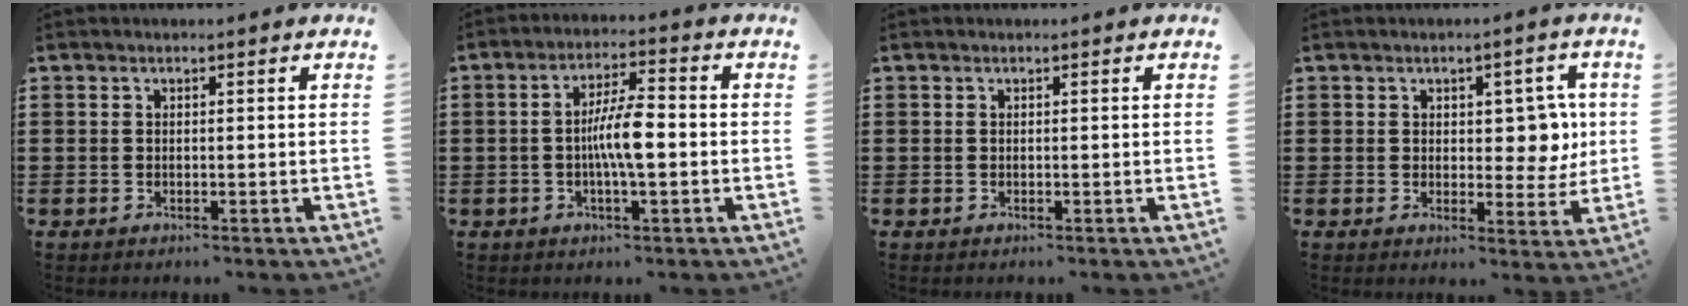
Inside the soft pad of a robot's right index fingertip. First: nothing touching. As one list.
[{"total": 6.8, "force": [-0.9, 1.5, 6.6], "torque": [-0.130, 0.003, -0.023]}, {"total": 0.0}, {"total": 6.0, "force": [1.2, 3.4, 4.7], "torque": [-0.064, -0.001, 0.014]}]